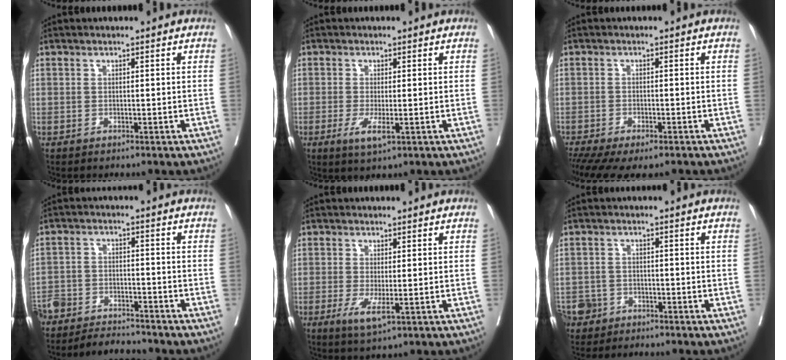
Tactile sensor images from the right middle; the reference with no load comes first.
{"total": 3.5, "force": [-1.2, 0.7, 3.2], "torque": [-0.059, -0.008, -0.016]}
{"total": 10.6, "force": [-8.4, 2.9, 5.8], "torque": [-0.096, -0.010, -0.123]}
{"total": 9.0, "force": [-8.5, 2.1, 1.8], "torque": [-0.024, 0.006, -0.139]}
{"total": 3.9, "force": [-1.2, 0.8, 3.6], "torque": [-0.066, -0.010, -0.014]}
{"total": 4.6, "force": [-3.4, 3.2, 0.2], "torque": [-0.003, 0.005, -0.062]}